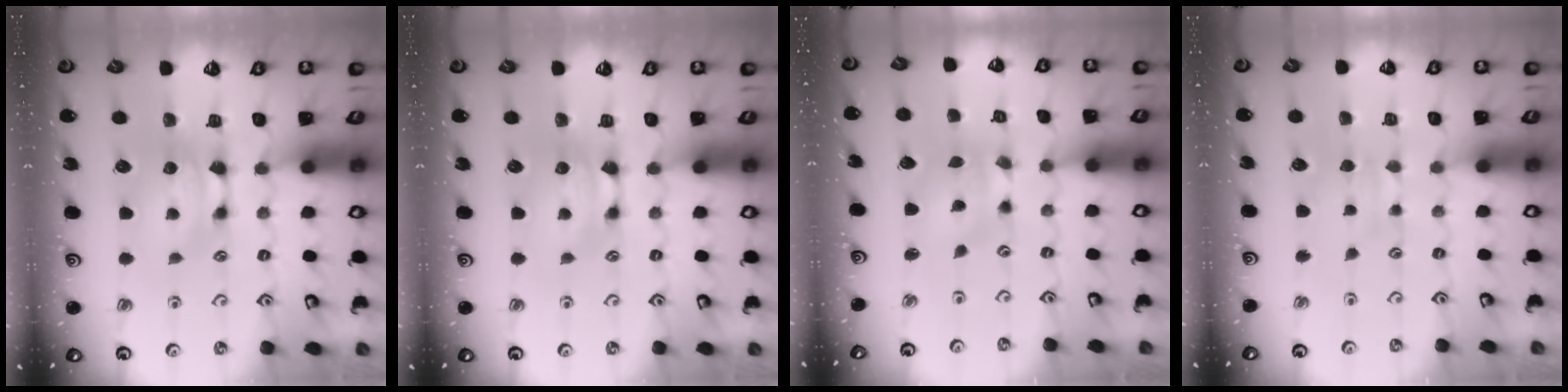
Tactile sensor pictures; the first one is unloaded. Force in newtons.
{"total": 0.0}
{"total": 1.3, "press": 0.1, "slide": 1.3}
{"total": 2.9, "press": 2.8, "slide": 0.4}